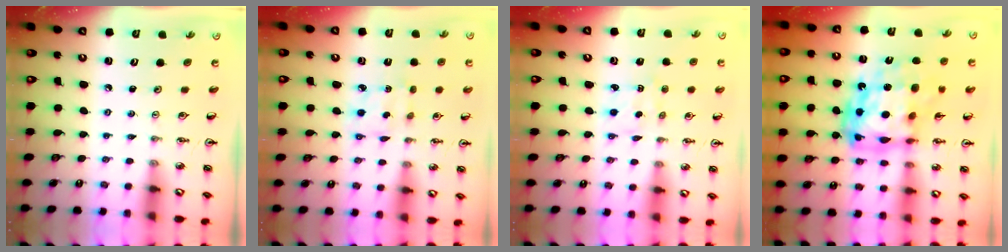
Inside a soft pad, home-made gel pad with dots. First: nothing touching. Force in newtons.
{"total": 2.9, "press": 2.9, "slide": 0.1}
{"total": 2.8, "press": 2.8, "slide": 0.4}
{"total": 21.1, "press": 21.0, "slide": 2.4}